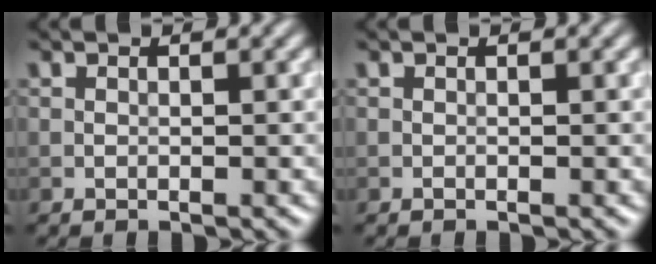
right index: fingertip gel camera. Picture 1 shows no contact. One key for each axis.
{"total": 0.0}